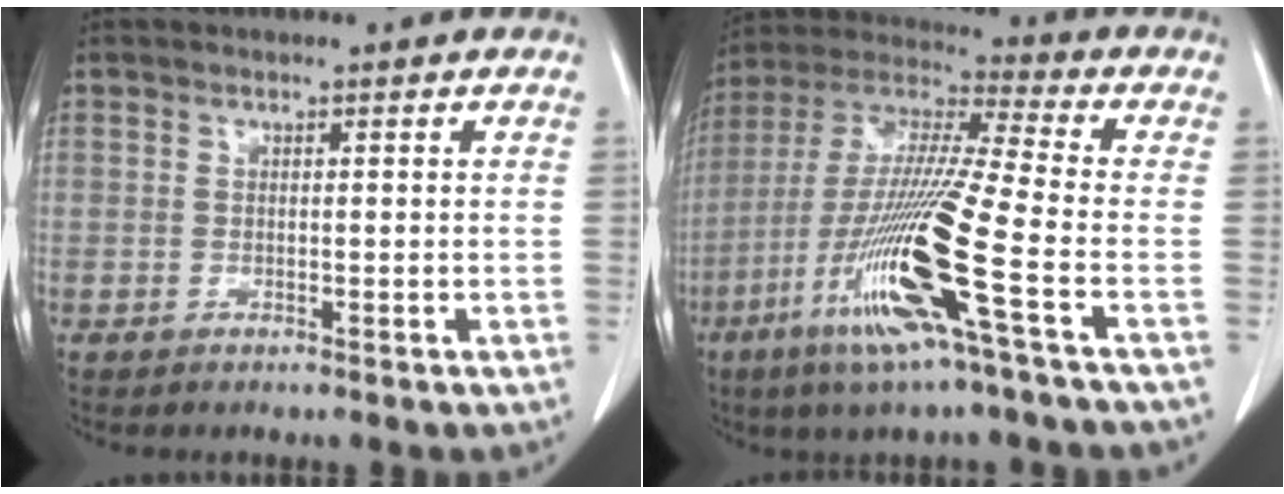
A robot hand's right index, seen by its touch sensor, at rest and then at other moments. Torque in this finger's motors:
{"motor_torque": [2.14, 0.00, 0.57, 0.21]}